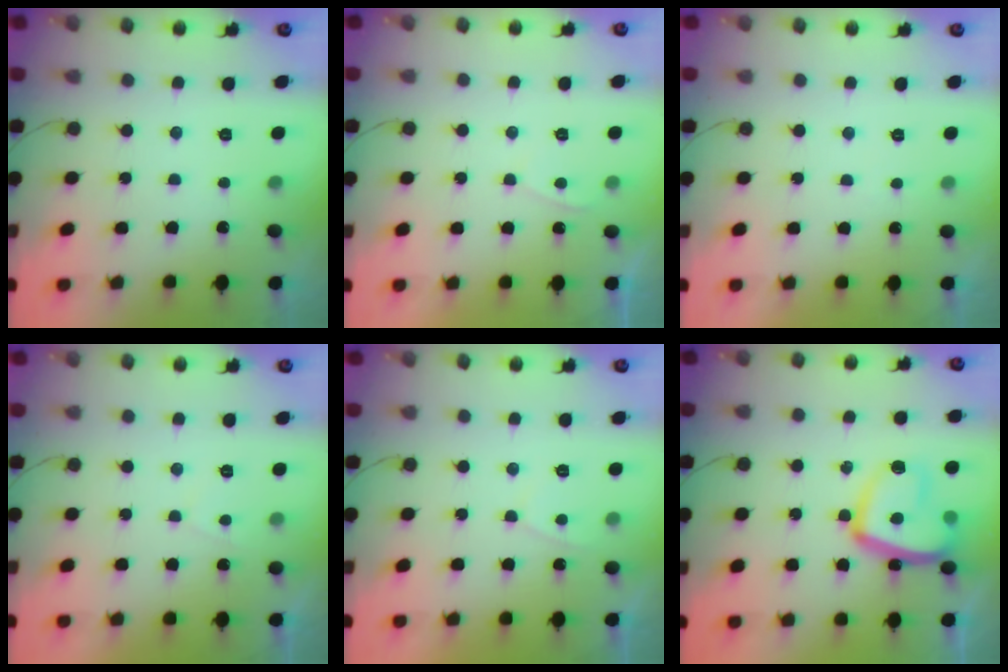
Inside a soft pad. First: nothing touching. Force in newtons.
{"total": 0.7, "press": 0.6, "slide": 0.5}
{"total": 1.2, "press": 1.1, "slide": 0.4}
{"total": 0.9, "press": 0.7, "slide": 0.5}
{"total": 2.5, "press": 2.4, "slide": 0.7}
{"total": 16.6, "press": 16.5, "slide": 1.6}